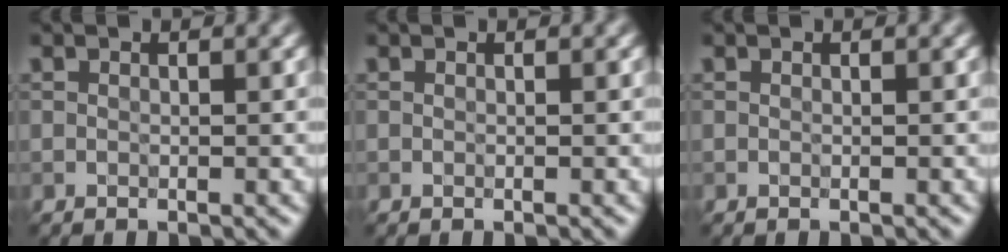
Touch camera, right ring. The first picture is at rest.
{"total": 0.0}
{"total": 0.0}